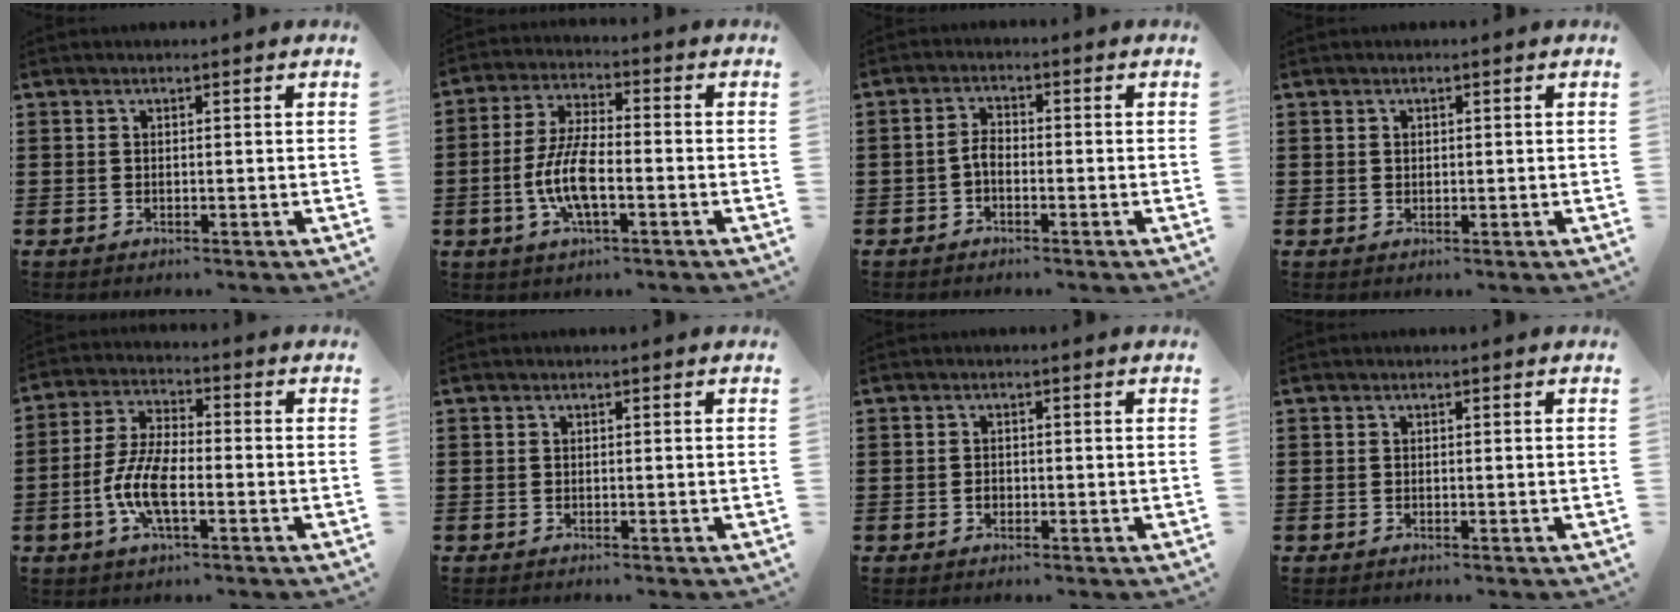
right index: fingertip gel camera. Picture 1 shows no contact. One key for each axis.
{"total": 8.2, "fx": -2.3, "fy": 2.8, "fz": 7.4, "tx": -0.171, "ty": -0.012, "tz": -0.050}
{"total": 2.4, "fx": -1.1, "fy": 1.1, "fz": 1.8, "tx": -0.043, "ty": 0.003, "tz": -0.026}
{"total": 0.7, "fx": 0.4, "fy": 0.6, "fz": 0.2, "tx": -0.006, "ty": 0.003, "tz": 0.008}
{"total": 8.1, "fx": -2.4, "fy": 3.1, "fz": 7.0, "tx": -0.165, "ty": -0.009, "tz": -0.053}
{"total": 0.0}
{"total": 1.0, "fx": -0.3, "fy": 0.7, "fz": 0.6, "tx": -0.013, "ty": -0.001, "tz": -0.006}
{"total": 0.0}